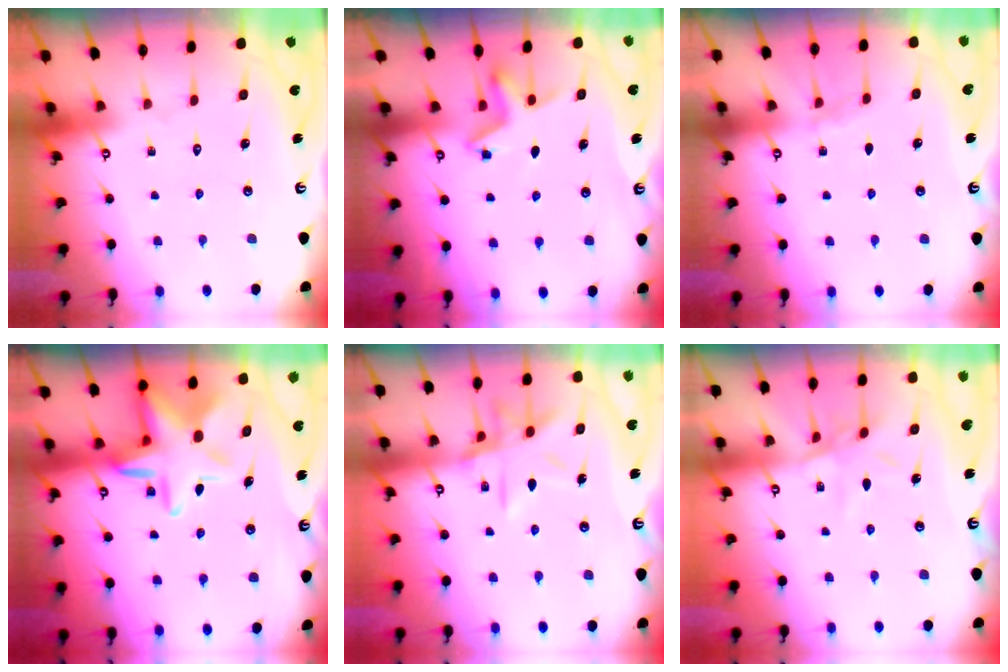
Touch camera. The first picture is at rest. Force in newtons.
{"total": 5.0, "press": 4.9, "slide": 0.8}
{"total": 2.1, "press": 2.0, "slide": 0.3}
{"total": 13.9, "press": 13.7, "slide": 2.3}
{"total": 12.7, "press": 12.7, "slide": 0.8}
{"total": 7.4, "press": 7.4, "slide": 0.6}